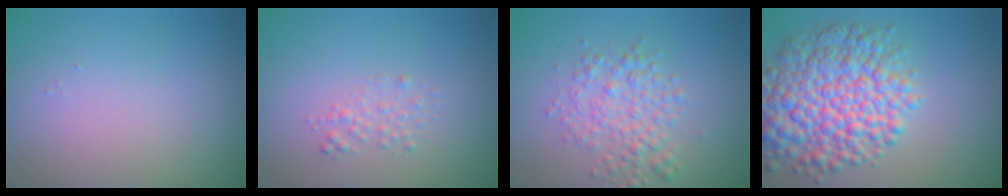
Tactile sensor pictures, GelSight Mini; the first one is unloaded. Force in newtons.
{"total": 1.2, "press": 1.2, "slide": 0.0}
{"total": 3.3, "press": 3.3, "slide": 0.1}
{"total": 9.1, "press": 9.1, "slide": 0.3}